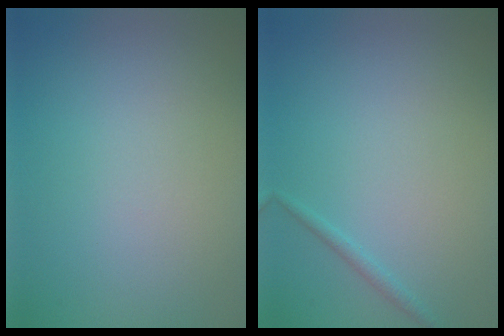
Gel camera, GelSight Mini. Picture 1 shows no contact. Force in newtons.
{"total": 0.8, "press": 0.8, "slide": 0.0}